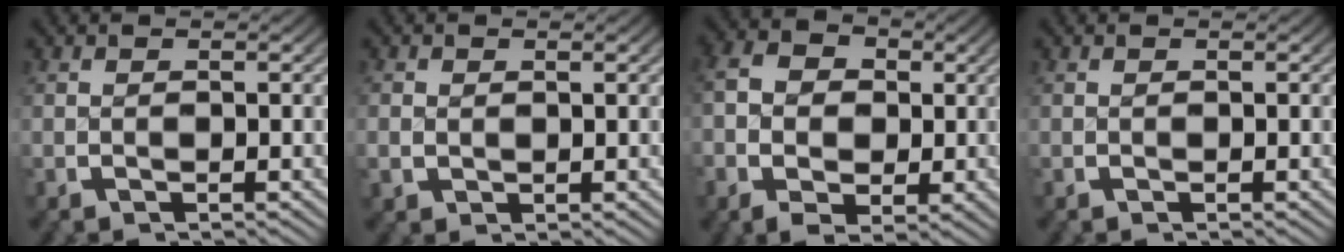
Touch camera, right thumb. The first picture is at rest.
{"total": 1.2, "force": [0.4, 1.0, 0.5], "torque": [-0.012, 0.000, 0.012]}
{"total": 7.2, "force": [0.1, 5.4, 4.6], "torque": [-0.083, -0.018, 0.003]}
{"total": 0.0}